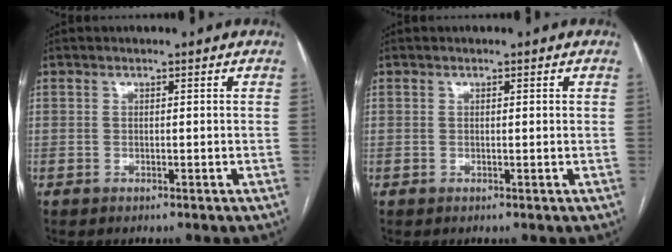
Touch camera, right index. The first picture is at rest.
{"total": 0.6, "force": [0.2, 0.1, 0.6], "torque": [-0.013, 0.002, 0.003]}